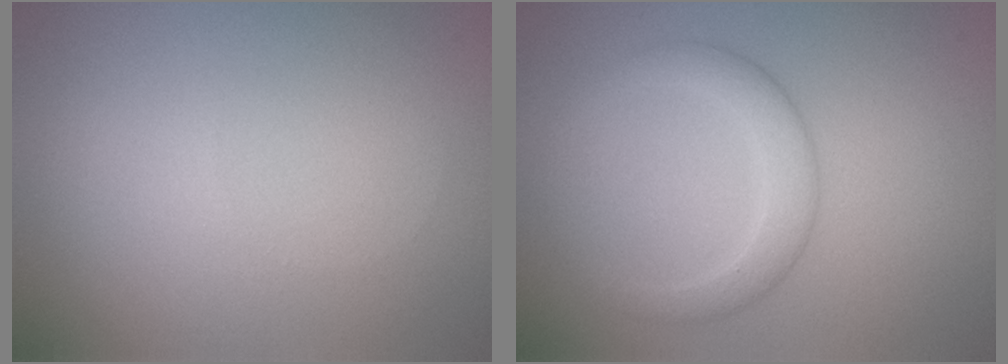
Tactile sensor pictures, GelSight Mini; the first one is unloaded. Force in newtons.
{"total": 2.6, "press": 2.6, "slide": 0.1}